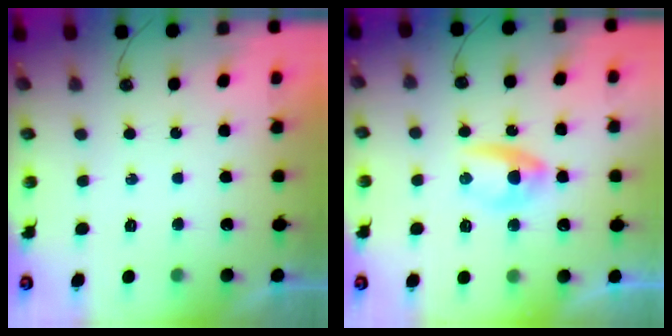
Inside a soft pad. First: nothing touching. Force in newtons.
{"total": 5.5, "press": 5.4, "slide": 1.2}